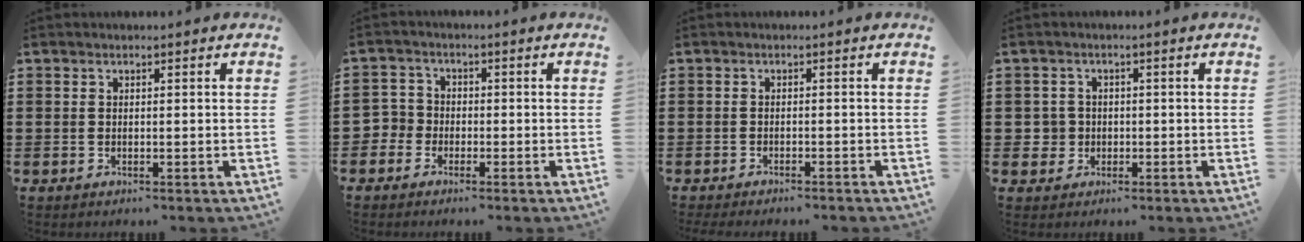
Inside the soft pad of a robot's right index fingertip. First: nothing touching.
{"total": 3.1, "force": [-1.9, 2.5, 0.4], "torque": [-0.028, 0.002, -0.045]}
{"total": 1.1, "force": [-1.0, -0.1, 0.2], "torque": [-0.004, -0.001, -0.020]}
{"total": 2.9, "force": [-0.5, 2.8, 0.6], "torque": [-0.031, 0.003, -0.016]}